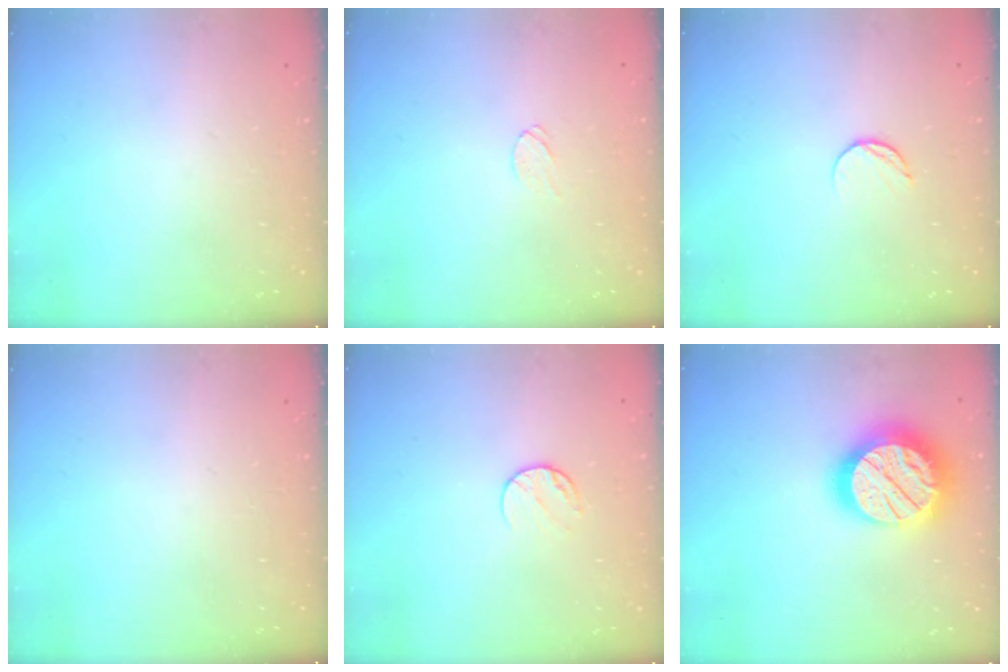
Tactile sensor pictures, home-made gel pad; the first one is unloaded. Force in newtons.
{"total": 3.6, "press": 3.6, "slide": 0.3}
{"total": 6.3, "press": 6.3, "slide": 0.7}
{"total": 0.0}
{"total": 6.5, "press": 6.4, "slide": 0.7}
{"total": 23.1, "press": 23.1, "slide": 1.8}